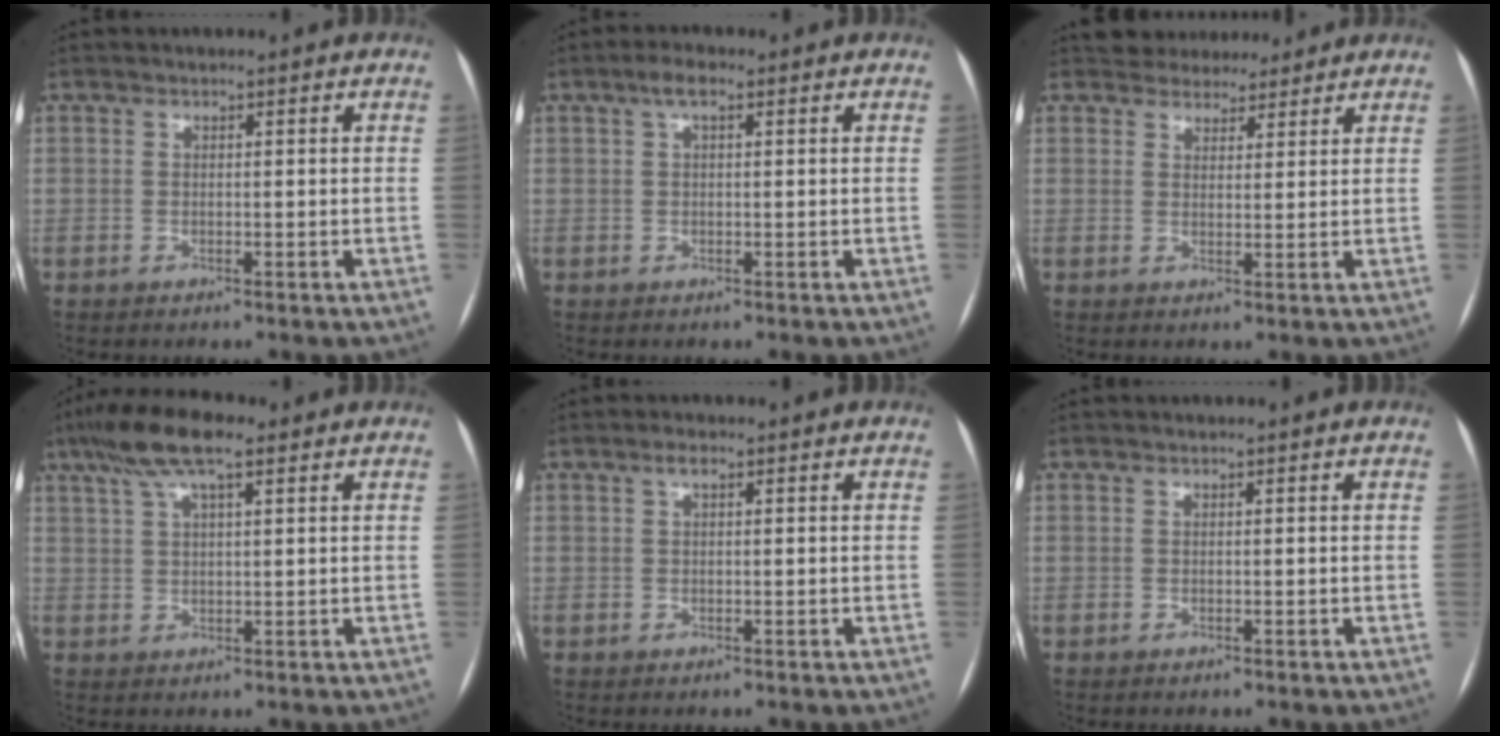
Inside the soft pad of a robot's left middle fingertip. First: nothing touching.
{"total": 2.3, "force": [1.1, 0.7, 1.9], "torque": [-0.038, 0.015, 0.020]}
{"total": 5.9, "force": [5.3, 2.4, 0.6], "torque": [0.001, 0.010, 0.072]}
{"total": 8.6, "force": [5.3, 2.0, 6.4], "torque": [-0.130, 0.029, 0.092]}
{"total": 1.1, "force": [0.5, 0.3, 0.9], "torque": [-0.018, 0.008, 0.009]}
{"total": 0.0}